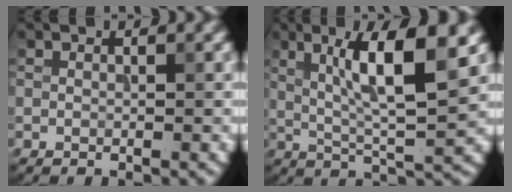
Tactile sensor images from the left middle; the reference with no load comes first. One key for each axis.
{"total": 7.6, "fx": 2.4, "fy": 1.2, "fz": 7.2, "tx": -0.120, "ty": 0.001, "tz": 0.051}